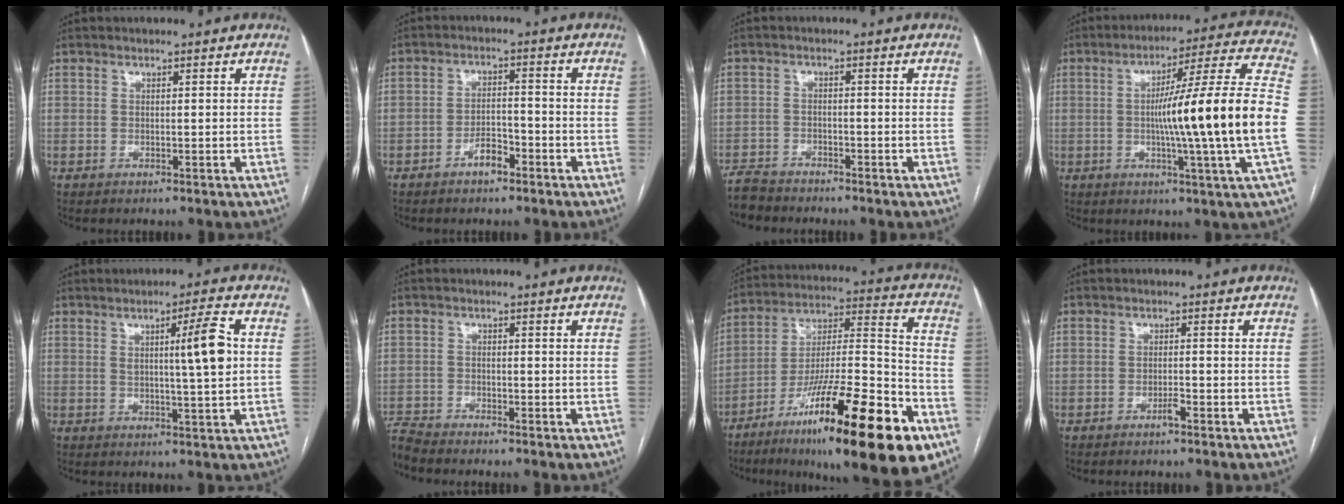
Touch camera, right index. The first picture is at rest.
{"total": 3.8, "force": [-2.5, 1.5, 2.4], "torque": [-0.042, 0.008, -0.045]}
{"total": 3.8, "force": [-3.7, 0.8, 0.2], "torque": [-0.003, -0.011, -0.072]}
{"total": 19.4, "force": [-2.1, -2.2, 19.1], "torque": [-0.278, -0.002, -0.047]}
{"total": 7.1, "force": [1.4, -0.3, 7.0], "torque": [-0.109, -0.002, 0.020]}
{"total": 3.4, "force": [-3.4, -0.5, 0.0], "torque": [-0.002, -0.018, -0.067]}
{"total": 28.6, "force": [-15.4, 3.5, 23.9], "torque": [-0.333, -0.023, -0.248]}
{"total": 1.5, "force": [-1.0, 0.1, 1.1], "torque": [-0.021, 0.000, -0.018]}